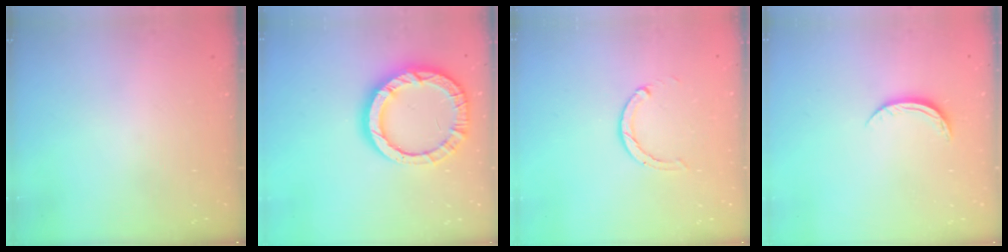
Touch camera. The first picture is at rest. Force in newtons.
{"total": 16.4, "press": 16.3, "slide": 1.9}
{"total": 2.0, "press": 2.0, "slide": 0.3}
{"total": 4.9, "press": 4.8, "slide": 0.6}